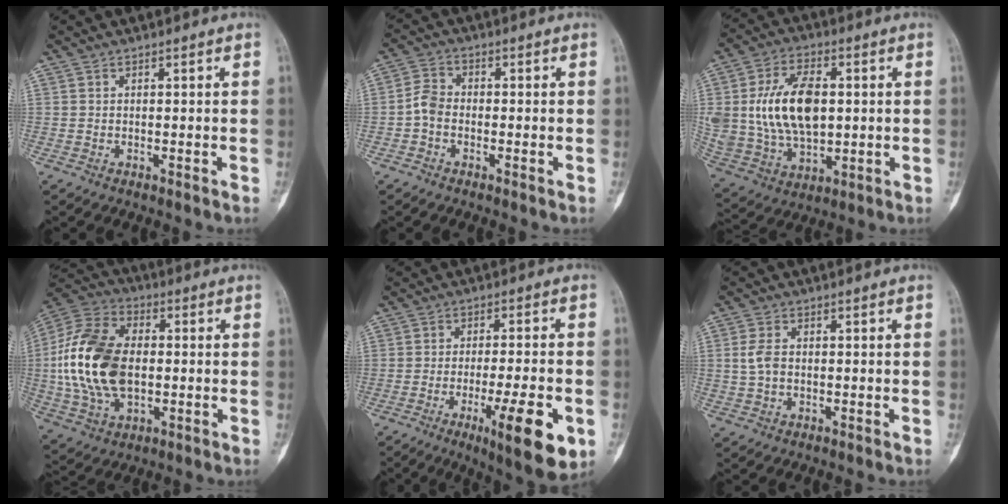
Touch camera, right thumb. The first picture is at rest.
{"total": 3.9, "force": [-1.2, 2.8, 2.5], "torque": [-0.045, 0.014, -0.033]}
{"total": 18.1, "force": [2.2, 11.0, 14.2], "torque": [-0.255, 0.000, 0.052]}
{"total": 20.7, "force": [-0.1, 12.8, 16.3], "torque": [-0.329, 0.011, 0.001]}
{"total": 13.2, "force": [-4.9, 2.8, 11.9], "torque": [-0.170, 0.000, -0.066]}
{"total": 3.9, "force": [0.2, 2.6, 2.9], "torque": [-0.064, 0.007, 0.003]}